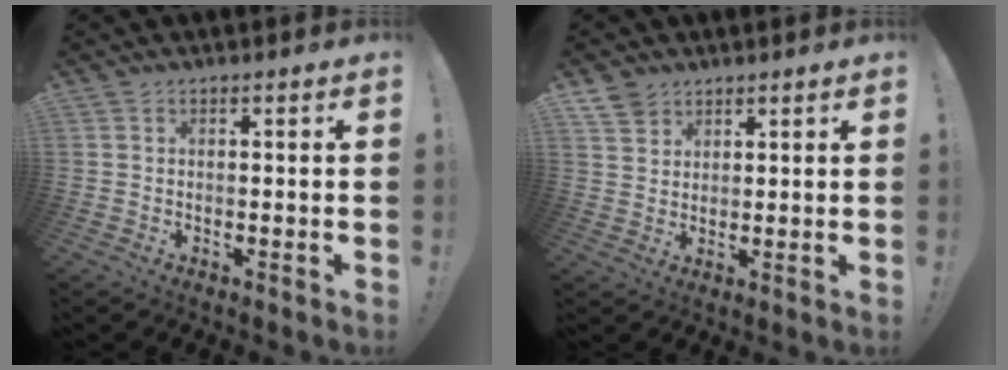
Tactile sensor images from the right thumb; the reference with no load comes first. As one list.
[{"total": 5.3, "force": [3.9, 3.5, 1.1], "torque": [-0.022, -0.021, 0.076]}]